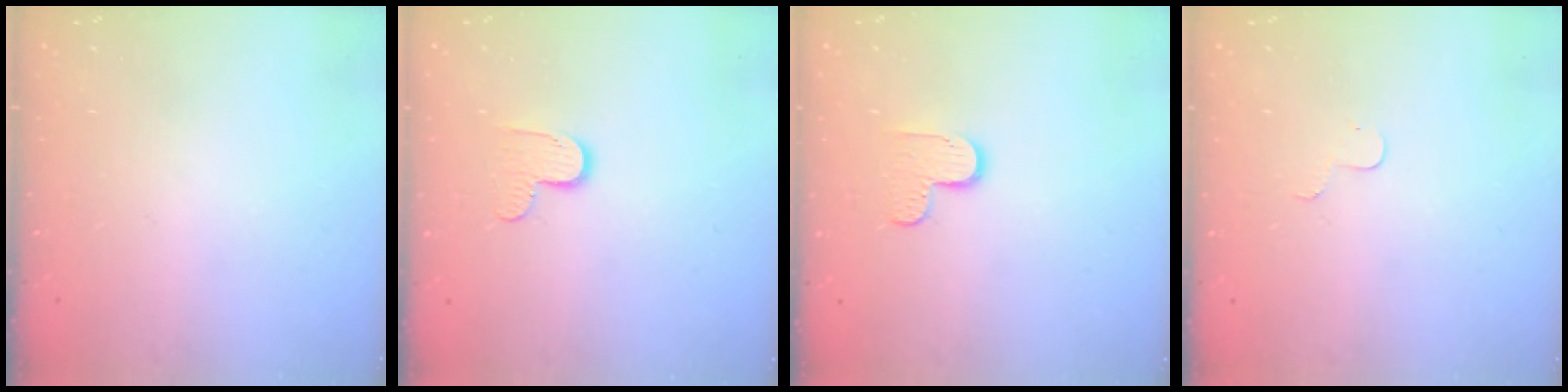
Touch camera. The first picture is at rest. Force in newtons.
{"total": 7.0, "press": 7.0, "slide": 0.1}
{"total": 6.1, "press": 6.1, "slide": 0.3}
{"total": 3.1, "press": 3.1, "slide": 0.3}